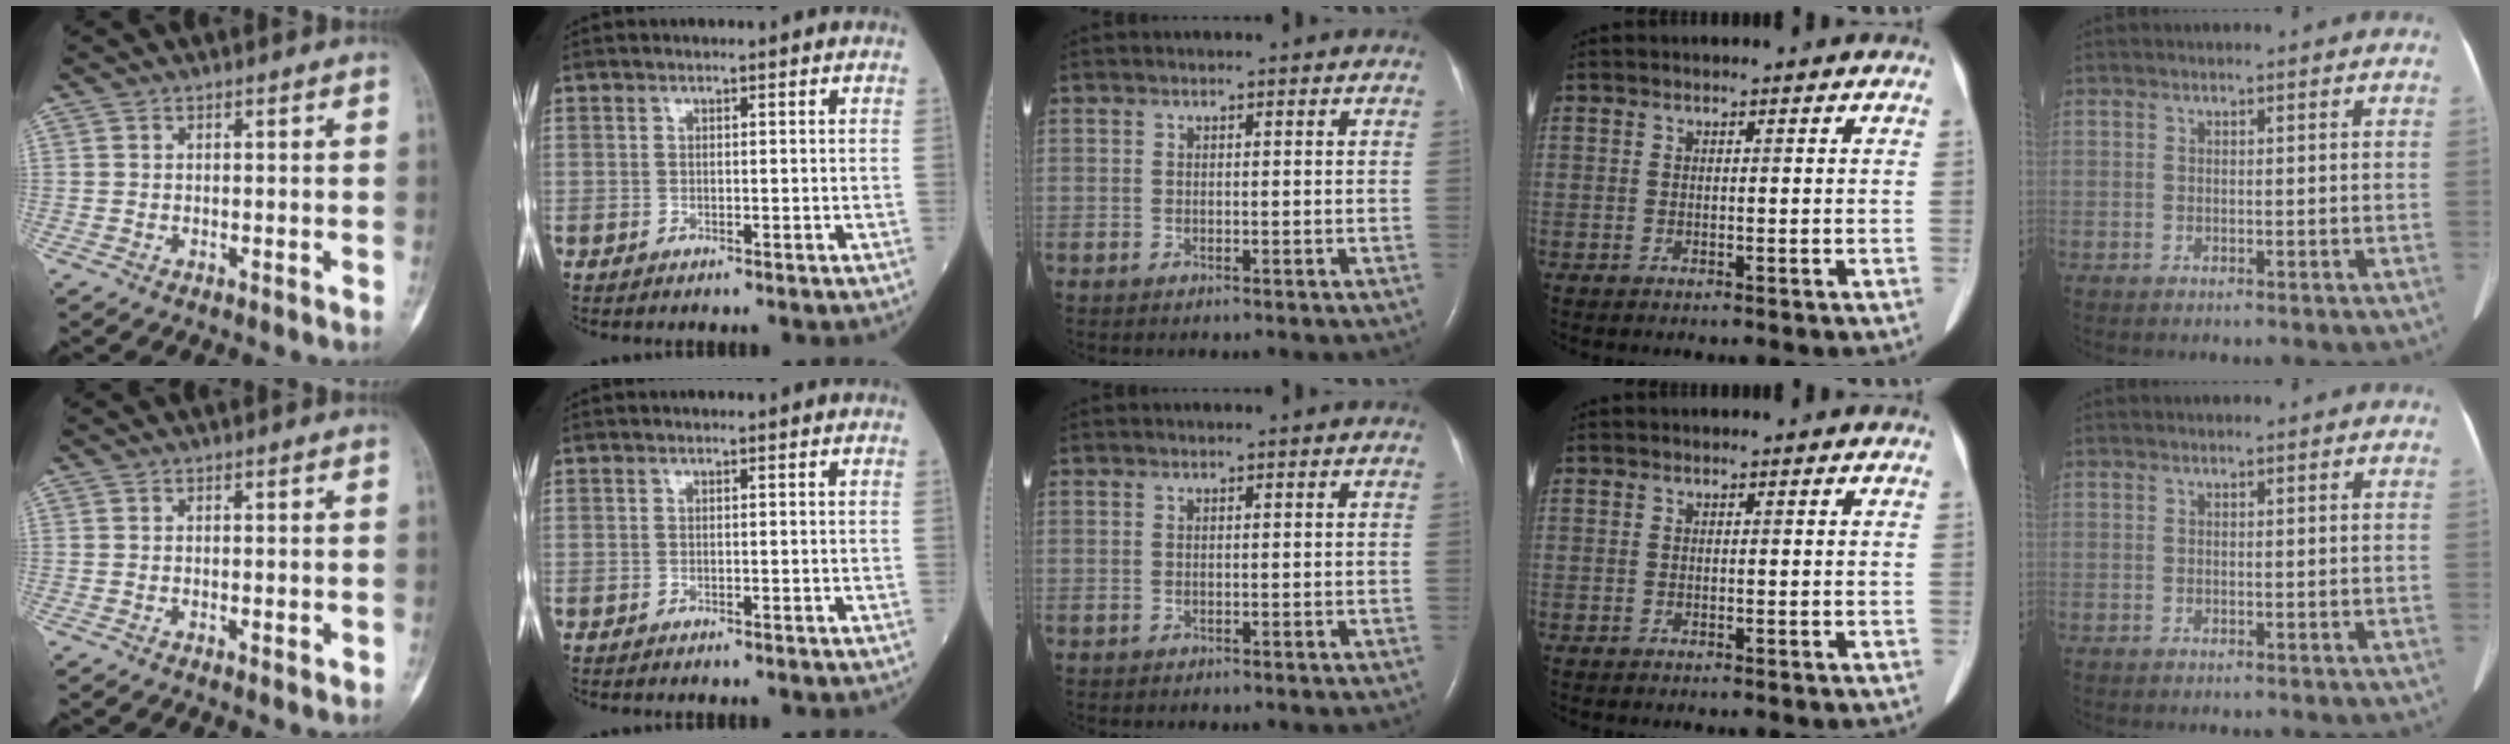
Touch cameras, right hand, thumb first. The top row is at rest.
{"thumb": {"total": 1.7, "force": [-0.3, 0.6, 1.5], "torque": [-0.021, -0.004, -0.001]}, "index": {"total": 1.0, "force": [-0.9, 0.2, 0.4], "torque": [-0.012, -0.003, -0.011]}}